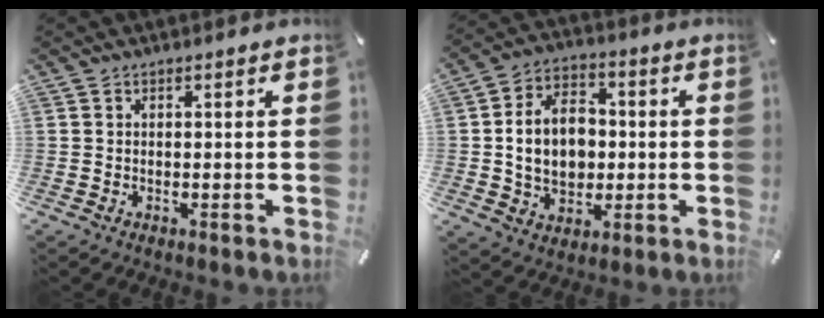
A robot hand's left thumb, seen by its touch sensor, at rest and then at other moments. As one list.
[{"total": 12.2, "force": [0.0, 9.5, 7.6], "torque": [-0.149, 0.014, 0.000]}]